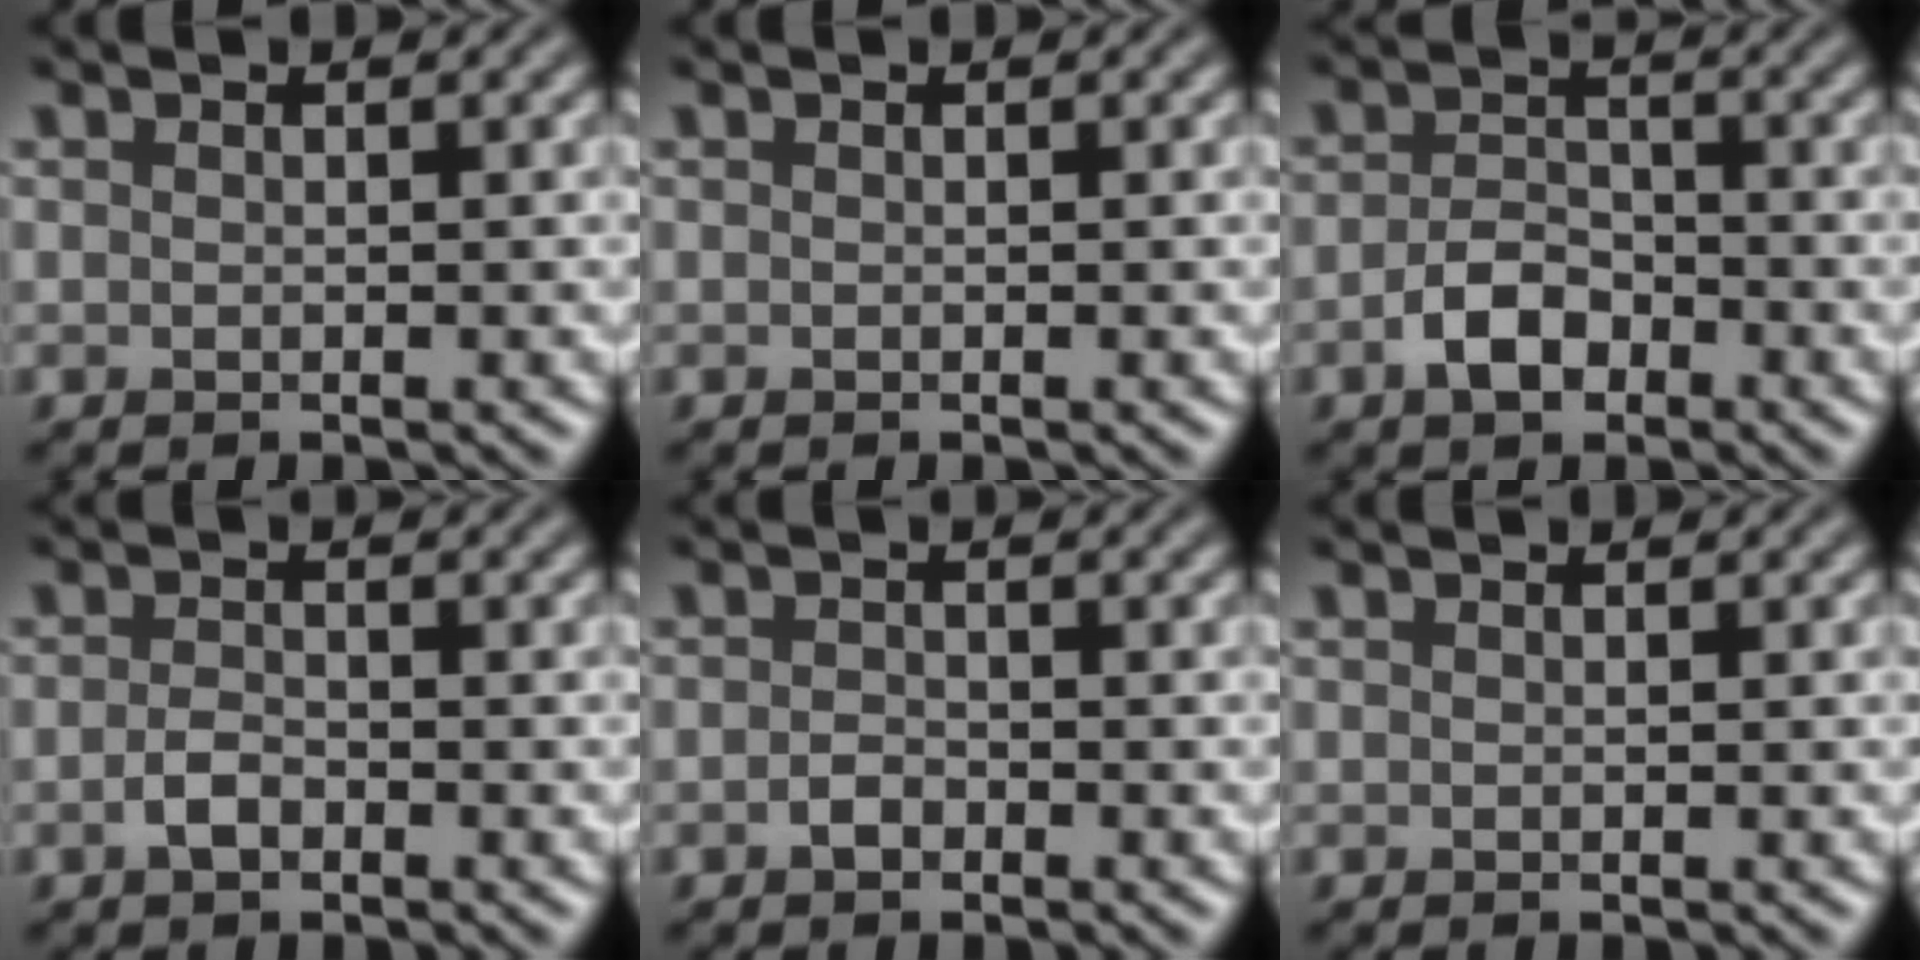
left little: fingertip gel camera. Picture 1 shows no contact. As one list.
[{"total": 0.0}, {"total": 3.2, "force": [-1.8, 1.9, 1.8], "torque": [-0.033, 0.005, -0.038]}, {"total": 1.5, "force": [-0.9, 0.7, 1.0], "torque": [-0.023, 0.001, -0.020]}, {"total": 1.1, "force": [-0.7, 0.6, 0.5], "torque": [-0.012, 0.001, -0.017]}, {"total": 0.0}]